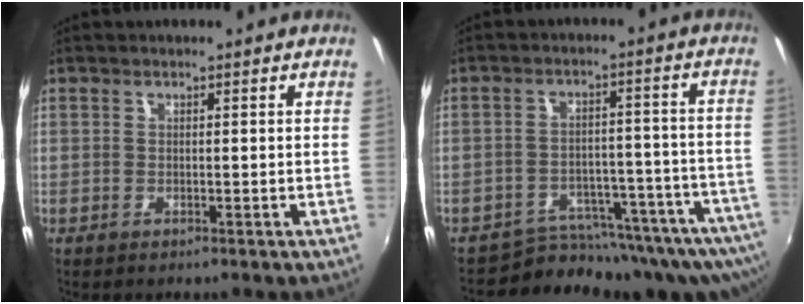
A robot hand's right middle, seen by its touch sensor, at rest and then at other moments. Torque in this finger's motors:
{"motor_torque": [1.11, -1.03, 0.17, 0.03]}